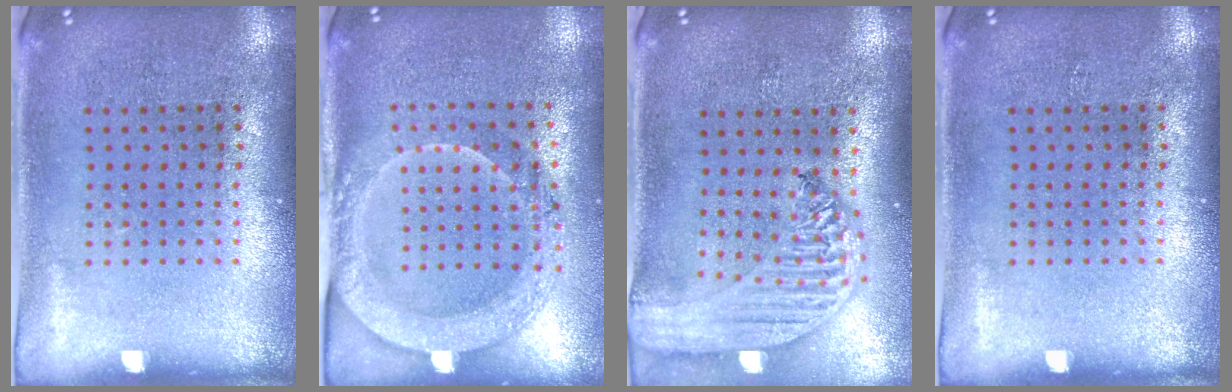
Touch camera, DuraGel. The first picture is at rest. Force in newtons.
{"total": 2.0, "press": 2.0, "slide": 0.5}
{"total": 2.8, "press": 2.2, "slide": 1.6}
{"total": 0.0}